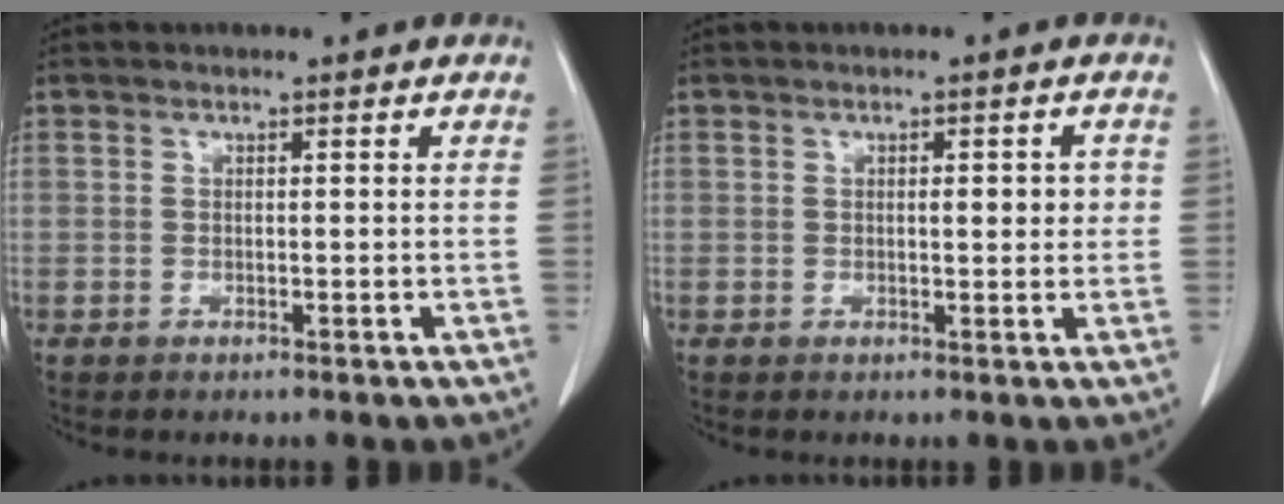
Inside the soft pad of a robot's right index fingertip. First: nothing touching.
{"total": 2.8, "force": [0.4, 1.0, 2.6], "torque": [-0.033, 0.002, 0.005]}